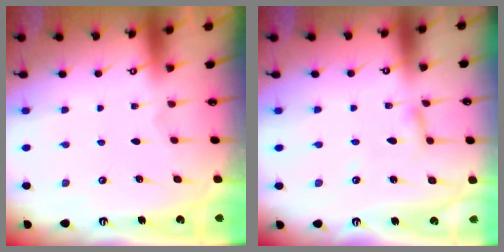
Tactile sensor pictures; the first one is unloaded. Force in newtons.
{"total": 3.1, "press": 3.1, "slide": 0.2}